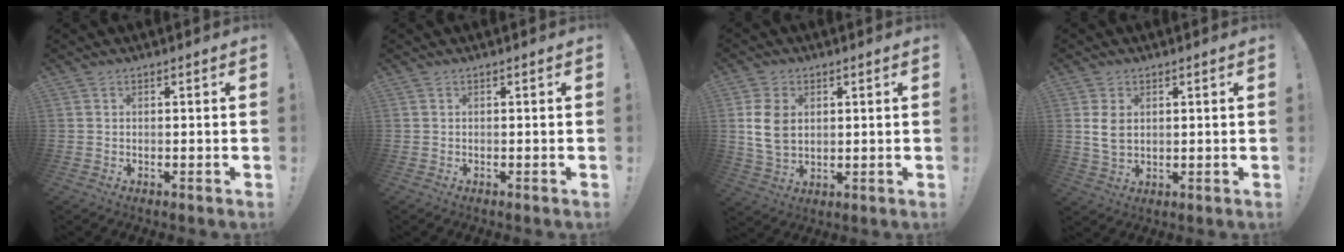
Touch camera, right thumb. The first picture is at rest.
{"total": 0.0}
{"total": 9.5, "force": [1.6, 7.0, 6.2], "torque": [-0.117, 0.006, 0.033]}
{"total": 5.4, "force": [1.3, 3.7, 3.7], "torque": [-0.067, -0.003, 0.022]}